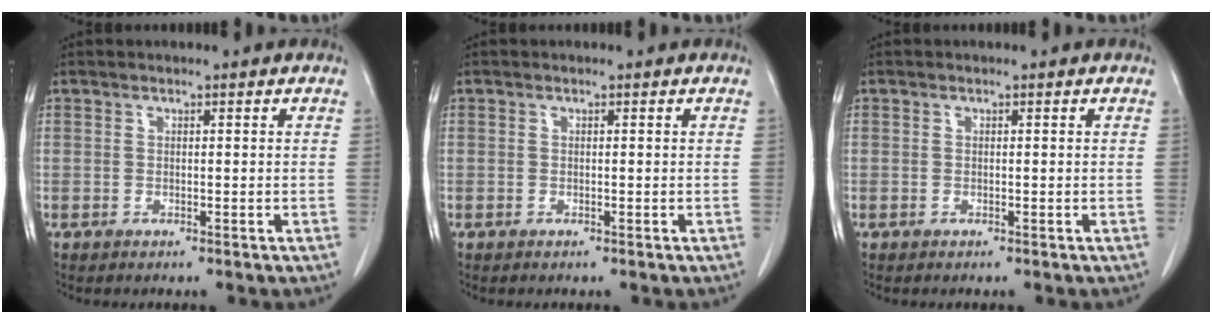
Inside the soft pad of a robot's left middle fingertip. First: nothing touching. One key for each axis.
{"total": 0.0}
{"total": 0.0}